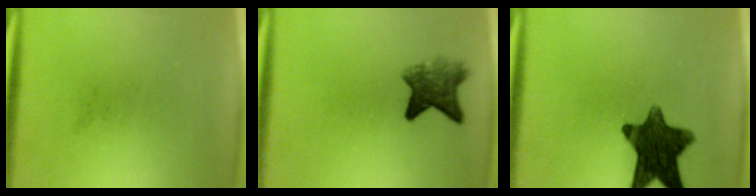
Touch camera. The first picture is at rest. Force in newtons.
{"total": 5.7}
{"total": 12.0}